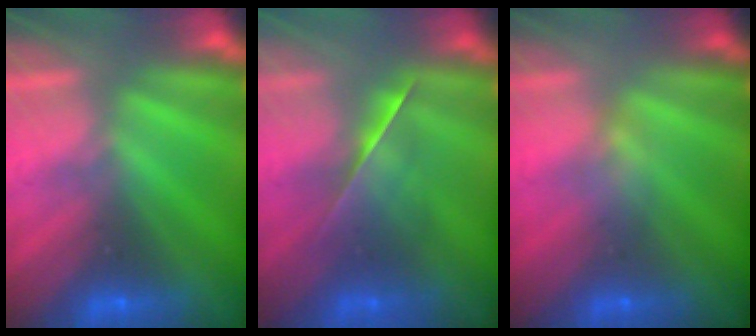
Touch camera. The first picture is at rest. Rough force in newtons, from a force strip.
{"total": 2.1}
{"total": 2.4}